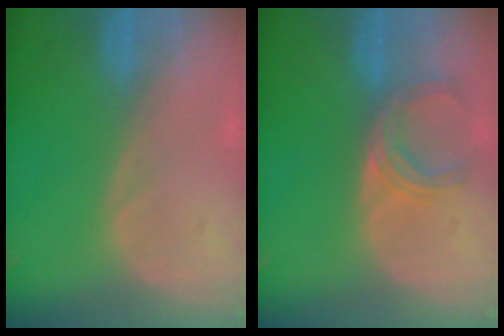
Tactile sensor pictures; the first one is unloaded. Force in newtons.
{"total": 4.9, "press": 4.6, "slide": 1.6}